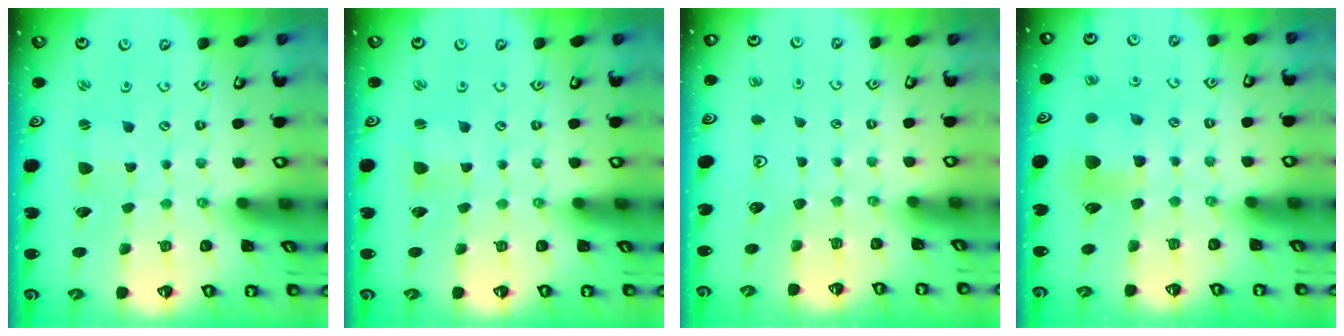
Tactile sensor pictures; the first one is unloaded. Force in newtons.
{"total": 0.7, "press": 0.7, "slide": 0.1}
{"total": 0.0}
{"total": 7.1, "press": 7.1, "slide": 0.5}